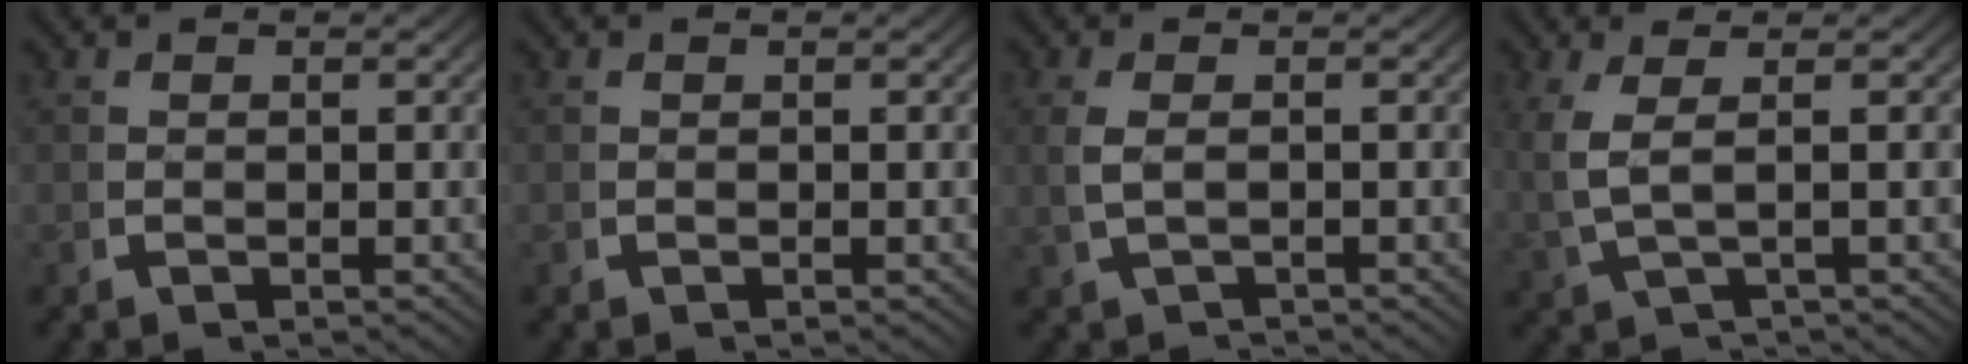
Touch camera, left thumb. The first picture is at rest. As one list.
[{"total": 0.0}, {"total": 2.1, "force": [-1.0, 0.9, 1.7], "torque": [-0.047, -0.007, -0.003]}, {"total": 3.2, "force": [0.3, 1.2, 3.0], "torque": [-0.083, -0.006, 0.022]}]